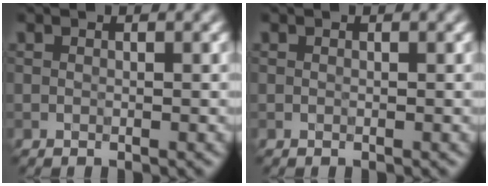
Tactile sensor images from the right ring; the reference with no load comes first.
{"total": 0.0}